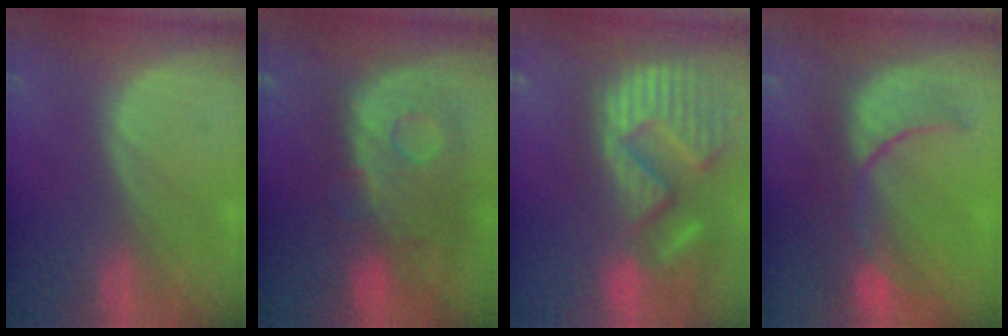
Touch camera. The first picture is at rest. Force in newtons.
{"total": 11.2, "press": 9.7, "slide": 5.5}
{"total": 15.4, "press": 12.8, "slide": 8.6}
{"total": 10.1, "press": 9.1, "slide": 4.4}